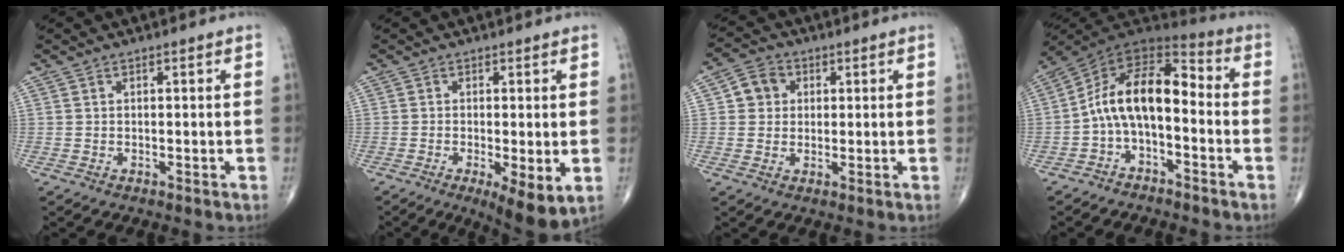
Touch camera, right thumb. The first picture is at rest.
{"total": 7.6, "force": [-2.1, 2.1, 7.0], "torque": [-0.111, -0.022, -0.032]}
{"total": 5.0, "force": [1.0, 4.5, 1.9], "torque": [-0.012, 0.006, 0.009]}
{"total": 13.2, "force": [-2.2, 7.0, 11.0], "torque": [-0.172, 0.076, -0.053]}